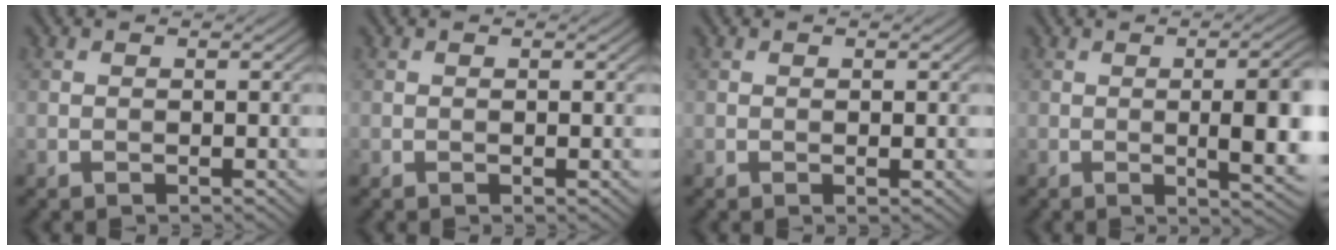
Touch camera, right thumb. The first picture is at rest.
{"total": 0.0}
{"total": 0.5, "force": [0.0, 0.1, 0.5], "torque": [-0.011, -0.002, -0.002]}
{"total": 8.6, "force": [-0.4, 2.3, 8.3], "torque": [-0.115, 0.000, -0.002]}